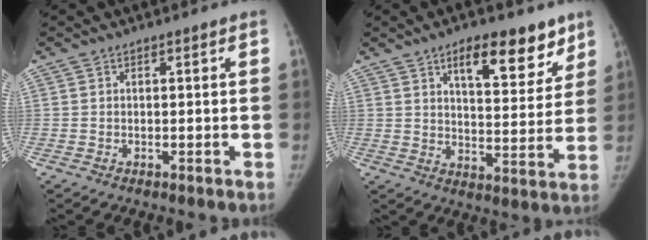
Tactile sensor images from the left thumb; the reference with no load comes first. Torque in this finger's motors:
{"motor_torque": [0.27, 0.30, 0.93, -0.53, 0.00]}